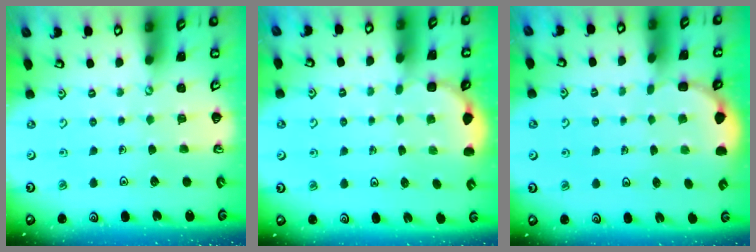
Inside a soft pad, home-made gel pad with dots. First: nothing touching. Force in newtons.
{"total": 2.5, "press": 2.2, "slide": 1.2}
{"total": 1.6, "press": 1.2, "slide": 1.0}